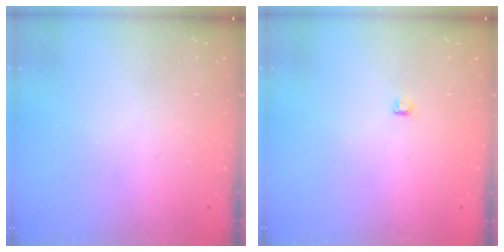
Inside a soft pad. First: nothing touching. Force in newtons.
{"total": 2.8, "press": 2.7, "slide": 0.3}